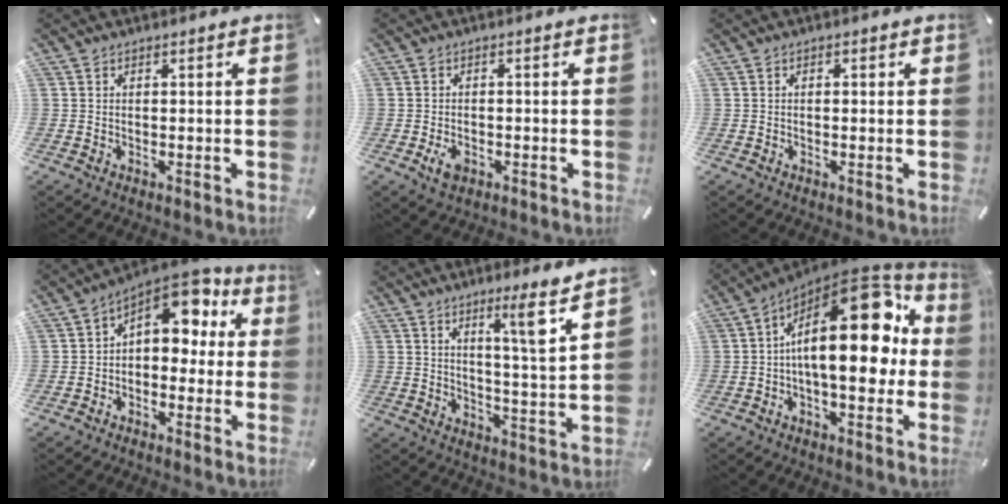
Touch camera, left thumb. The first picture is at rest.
{"total": 3.3, "force": [-1.4, 2.2, 2.1], "torque": [-0.053, 0.002, -0.026]}
{"total": 0.7, "force": [-0.2, 0.5, 0.4], "torque": [-0.010, 0.003, -0.005]}
{"total": 9.0, "force": [4.0, 6.0, 5.3], "torque": [-0.070, -0.034, 0.071]}
{"total": 8.4, "force": [5.4, -0.2, 6.5], "torque": [-0.100, -0.041, 0.080]}
{"total": 23.3, "force": [4.1, 11.4, 19.9], "torque": [-0.286, -0.040, 0.071]}